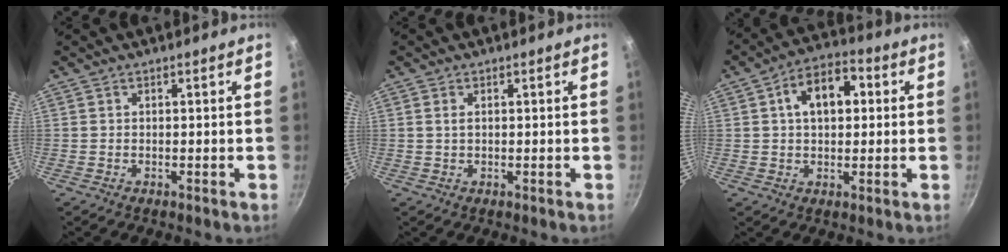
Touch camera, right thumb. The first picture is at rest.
{"total": 1.4, "force": [0.4, 0.8, 1.1], "torque": [-0.021, 0.002, 0.007]}
{"total": 10.5, "force": [2.2, 6.6, 7.9], "torque": [-0.094, 0.021, 0.024]}